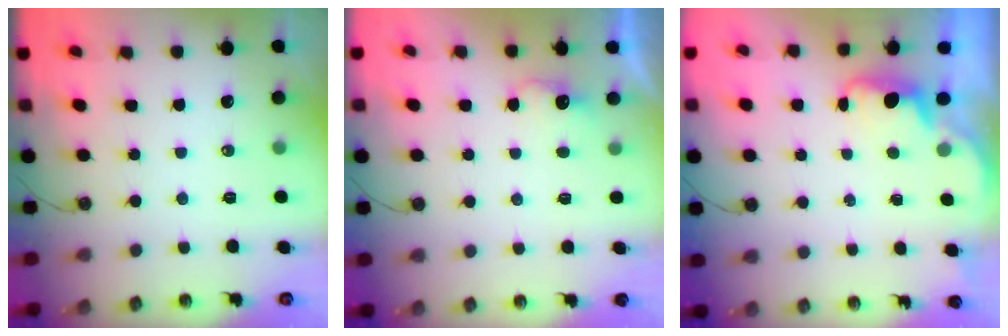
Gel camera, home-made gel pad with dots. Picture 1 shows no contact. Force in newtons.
{"total": 2.5, "press": 2.4, "slide": 0.7}
{"total": 2.1, "press": 2.0, "slide": 0.7}